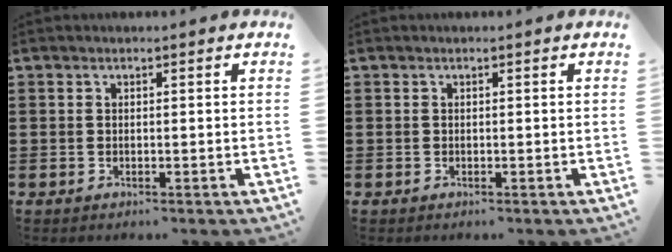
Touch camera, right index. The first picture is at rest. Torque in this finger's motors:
{"motor_torque": [-1.09, 1.05, -0.01, -0.02]}